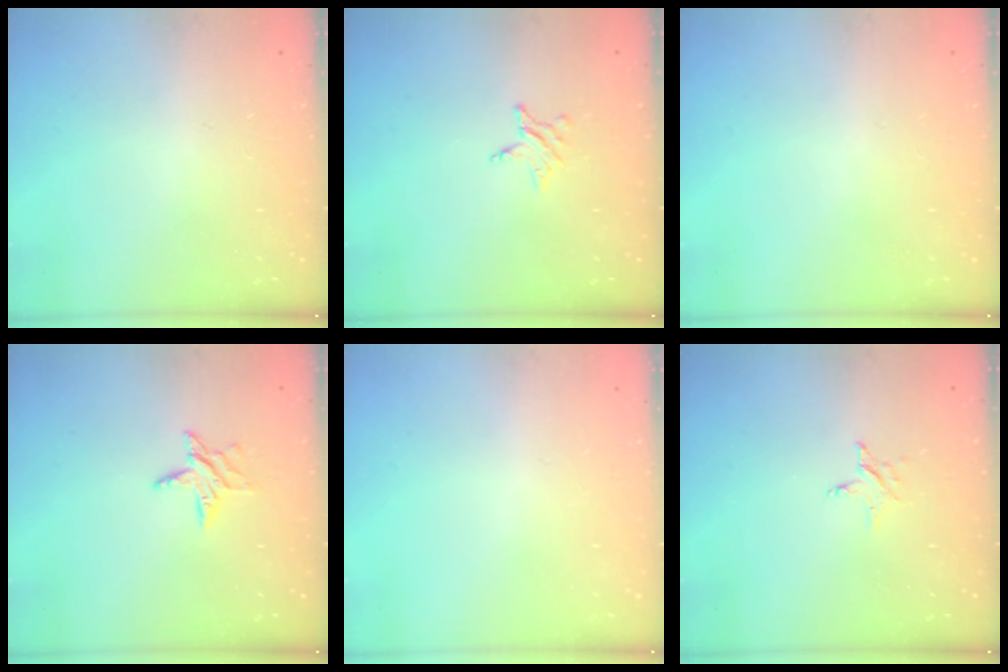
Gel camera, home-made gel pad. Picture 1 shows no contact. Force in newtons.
{"total": 3.4, "press": 3.4, "slide": 0.4}
{"total": 0.0}
{"total": 6.5, "press": 6.5, "slide": 0.6}
{"total": 0.0}
{"total": 2.4, "press": 2.4, "slide": 0.1}